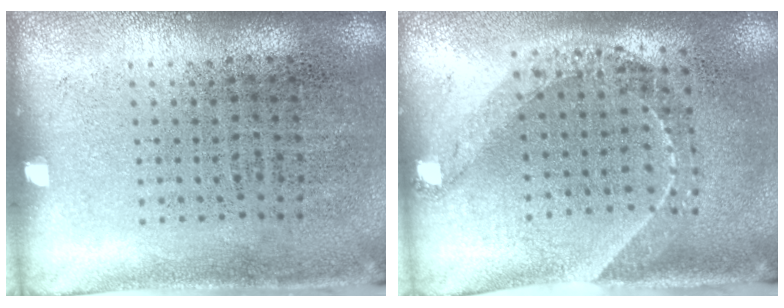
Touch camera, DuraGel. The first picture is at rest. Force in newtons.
{"total": 1.6, "press": 1.3, "slide": 0.9}